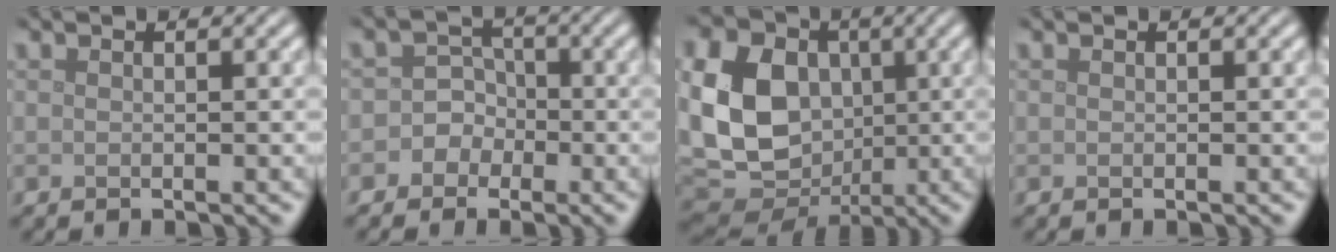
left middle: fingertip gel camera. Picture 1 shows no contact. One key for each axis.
{"total": 4.2, "fx": -1.3, "fy": 3.9, "fz": 0.6, "tx": 0.023, "ty": 0.020, "tz": -0.044}
{"total": 14.9, "fx": 0.7, "fy": 11.9, "fz": 9.0, "tx": -0.199, "ty": -0.005, "tz": 0.006}
{"total": 0.0}